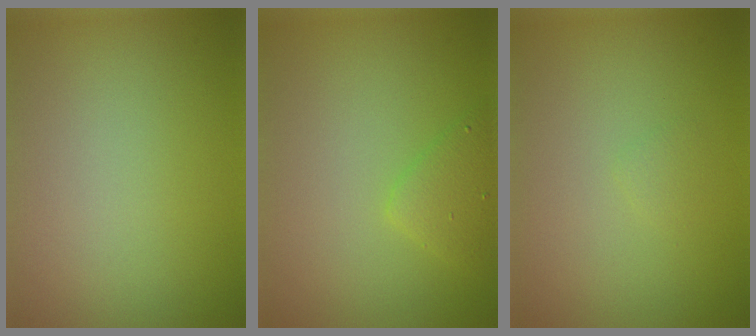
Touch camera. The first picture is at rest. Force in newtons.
{"total": 2.1, "press": 2.1, "slide": 0.1}
{"total": 0.6, "press": 0.6, "slide": 0.1}